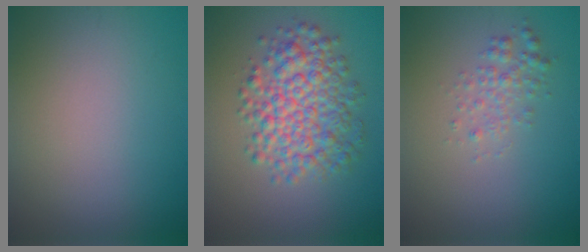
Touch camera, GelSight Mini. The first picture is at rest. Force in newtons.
{"total": 6.4, "press": 6.4, "slide": 0.1}
{"total": 1.8, "press": 1.8, "slide": 0.0}